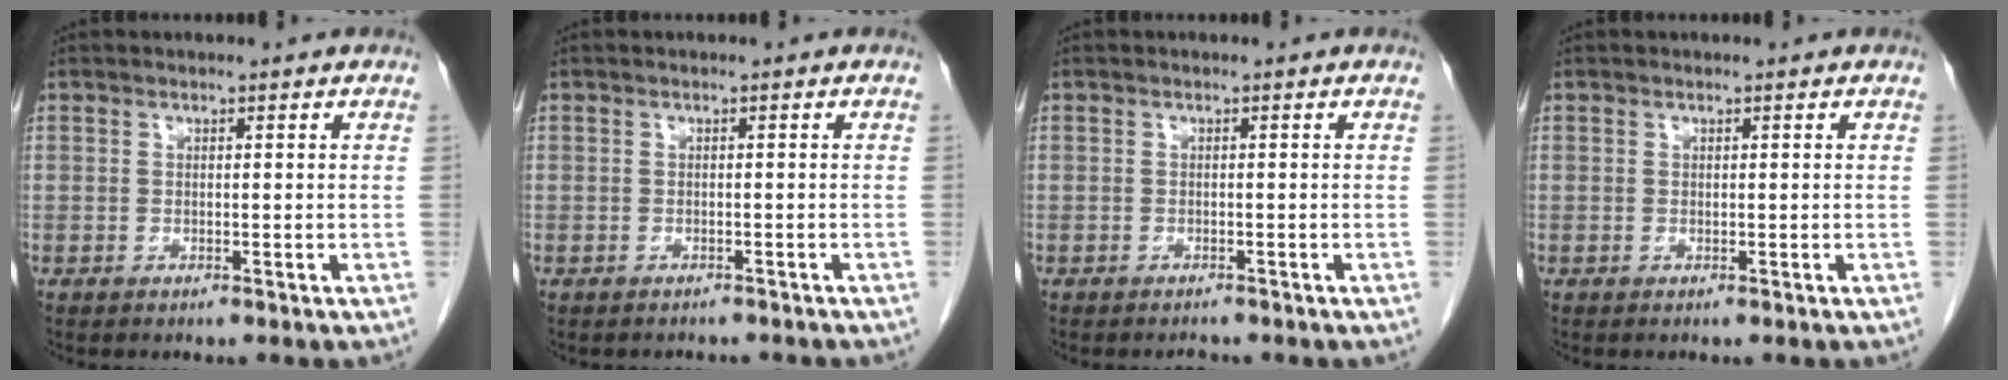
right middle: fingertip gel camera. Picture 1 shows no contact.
{"total": 3.0, "force": [-2.7, 1.2, 0.6], "torque": [-0.012, -0.001, -0.032]}
{"total": 0.9, "force": [-0.8, 0.2, 0.1], "torque": [-0.005, -0.002, -0.011]}
{"total": 0.0}